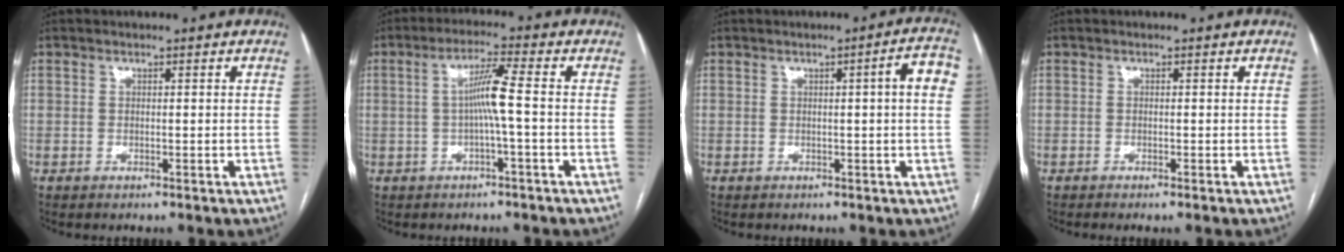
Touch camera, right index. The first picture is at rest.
{"total": 5.3, "force": [-0.4, -0.6, 5.3], "torque": [-0.097, 0.012, -0.007]}
{"total": 4.5, "force": [0.6, -0.2, 4.5], "torque": [-0.051, 0.006, 0.005]}
{"total": 0.7, "force": [-0.5, -0.1, 0.5], "torque": [-0.009, 0.000, -0.008]}